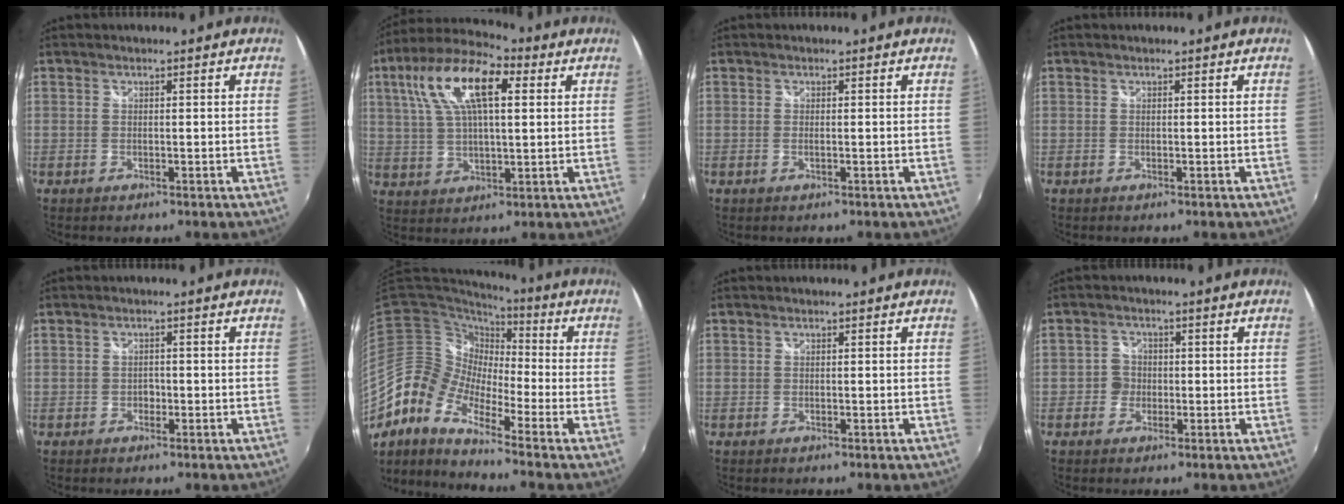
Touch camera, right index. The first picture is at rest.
{"total": 15.4, "force": [5.5, 6.1, 13.0], "torque": [-0.252, 0.032, 0.091]}
{"total": 0.9, "force": [-0.3, -0.1, 0.8], "torque": [-0.014, 0.000, -0.006]}
{"total": 0.0}
{"total": 1.1, "force": [-0.5, 0.9, 0.2], "torque": [-0.004, -0.001, -0.008]}
{"total": 11.3, "force": [-5.6, 5.6, 8.1], "torque": [-0.130, 0.002, -0.135]}
{"total": 0.0}
{"total": 2.8, "force": [-0.9, 2.6, 0.4], "torque": [-0.006, 0.006, -0.019]}